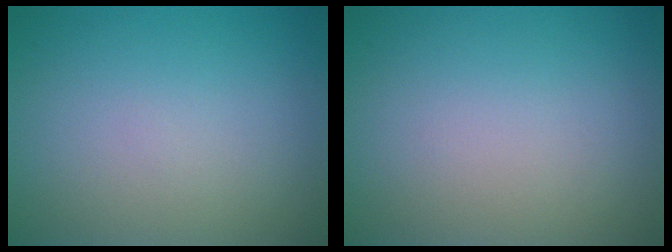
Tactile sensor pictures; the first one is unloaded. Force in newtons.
{"total": 0.0}